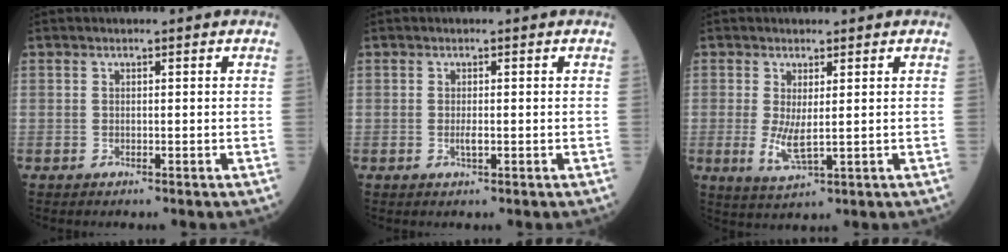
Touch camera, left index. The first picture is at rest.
{"total": 1.1, "force": [-0.3, 0.2, 1.0], "torque": [-0.020, -0.005, -0.005]}
{"total": 4.1, "force": [0.0, 1.0, 4.0], "torque": [-0.084, -0.013, 0.007]}